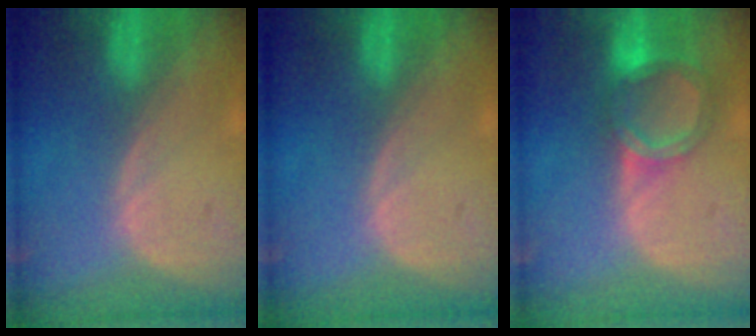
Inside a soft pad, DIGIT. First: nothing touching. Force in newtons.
{"total": 0.0}
{"total": 6.4, "press": 5.7, "slide": 3.0}